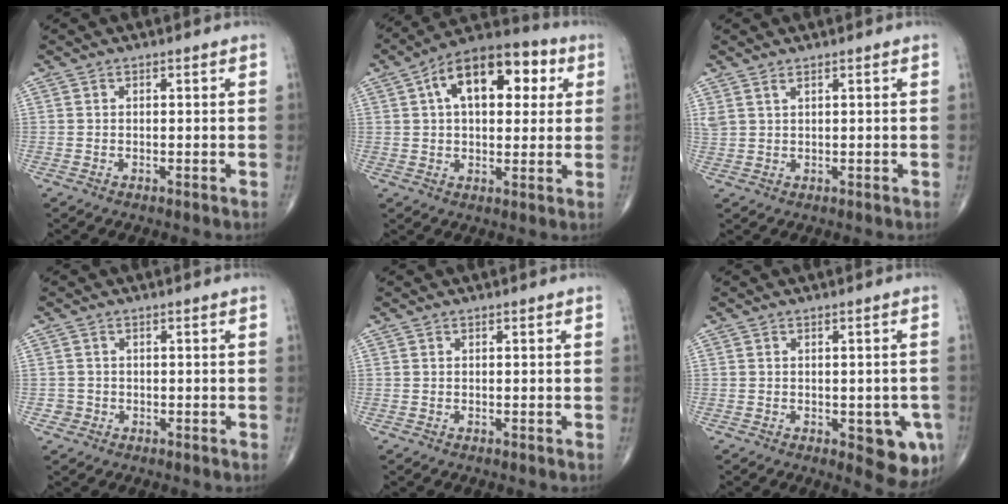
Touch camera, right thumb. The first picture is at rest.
{"total": 17.2, "force": [5.1, 9.5, 13.4], "torque": [-0.170, 0.023, 0.069]}
{"total": 2.0, "force": [1.4, 0.7, 1.2], "torque": [-0.030, 0.004, 0.038]}
{"total": 1.5, "force": [-0.5, 1.4, -0.2], "torque": [0.015, 0.008, -0.013]}
{"total": 0.0}
{"total": 7.9, "force": [-2.6, 3.4, 6.6], "torque": [-0.047, -0.005, -0.026]}